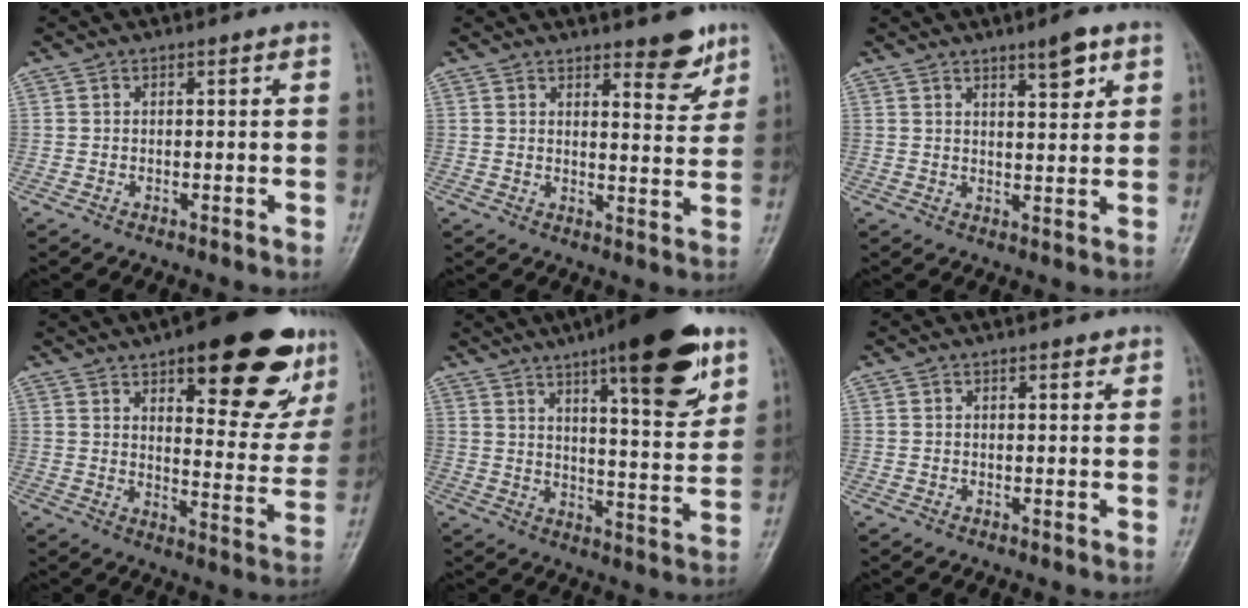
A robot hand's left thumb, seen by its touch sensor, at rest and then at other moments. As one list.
[{"total": 6.4, "force": [4.6, 2.1, 4.0], "torque": [-0.031, -0.034, 0.059]}, {"total": 5.1, "force": [3.1, 1.4, 3.8], "torque": [-0.047, -0.020, 0.047]}, {"total": 24.3, "force": [13.6, 8.5, 18.2], "torque": [-0.195, -0.044, 0.187]}, {"total": 19.6, "force": [11.3, 5.0, 15.3], "torque": [-0.193, -0.051, 0.165]}, {"total": 1.0, "force": [0.7, 0.5, 0.6], "torque": [-0.006, -0.003, 0.008]}]